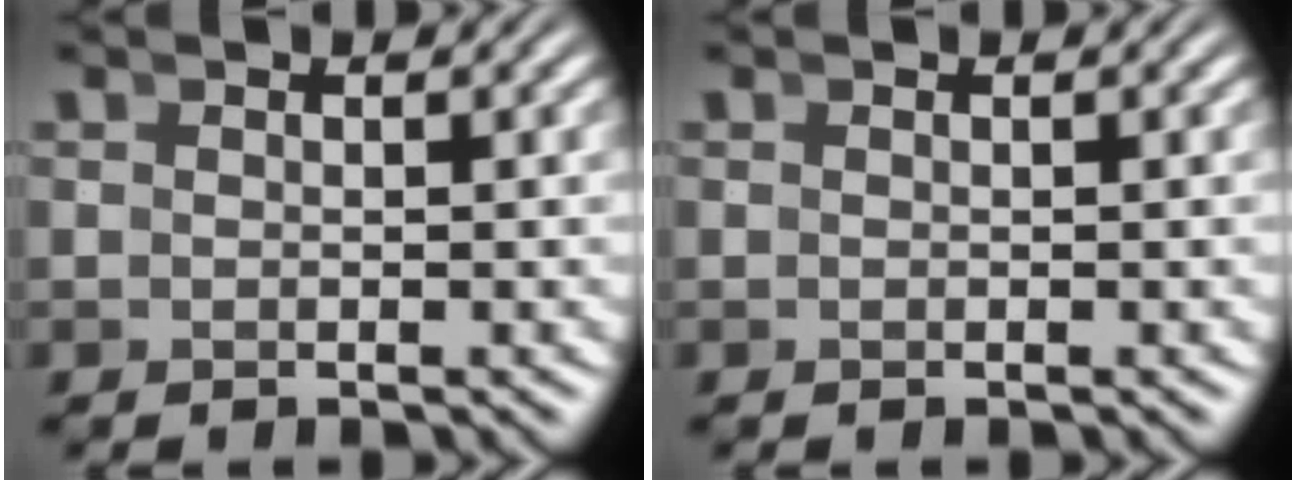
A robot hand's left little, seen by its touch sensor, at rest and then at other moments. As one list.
[{"total": 0.0}]